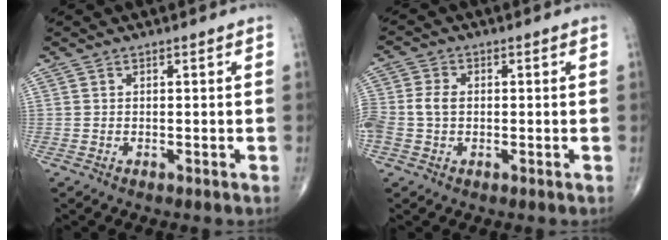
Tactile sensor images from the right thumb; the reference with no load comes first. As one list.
[{"total": 5.1, "force": [-0.3, 3.7, 3.5], "torque": [-0.089, 0.012, -0.009]}]